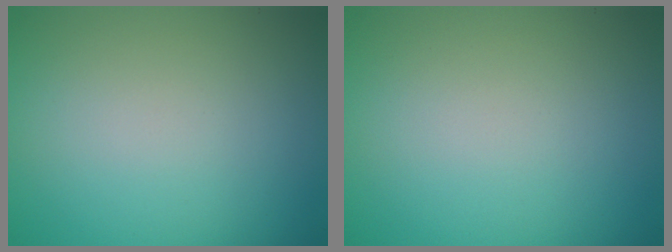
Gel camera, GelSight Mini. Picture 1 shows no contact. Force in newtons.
{"total": 0.0}